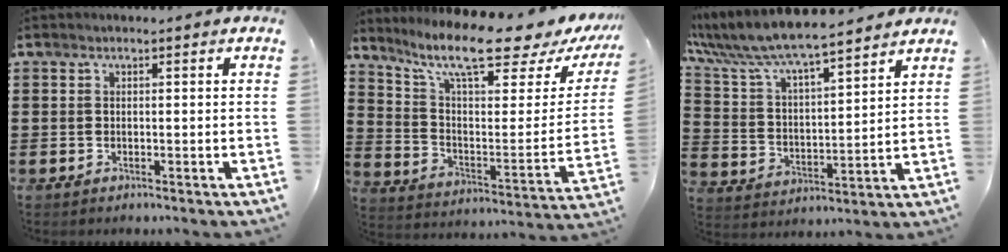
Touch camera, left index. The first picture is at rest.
{"total": 11.6, "force": [8.8, 1.5, 7.4], "torque": [-0.155, -0.061, 0.142]}
{"total": 7.6, "force": [7.0, 0.9, 2.8], "torque": [-0.088, -0.040, 0.118]}